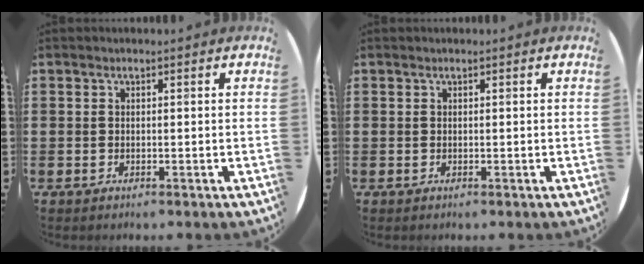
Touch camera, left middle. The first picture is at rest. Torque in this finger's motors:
{"motor_torque": [0.08, -0.11, -0.01, 0.01]}